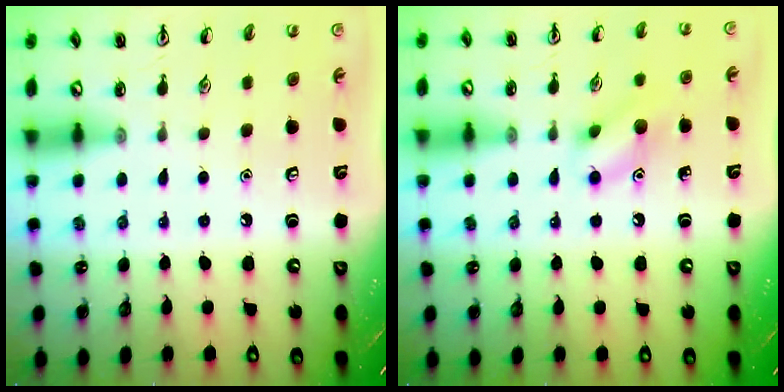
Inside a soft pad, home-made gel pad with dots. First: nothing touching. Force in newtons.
{"total": 9.6, "press": 9.6, "slide": 0.7}